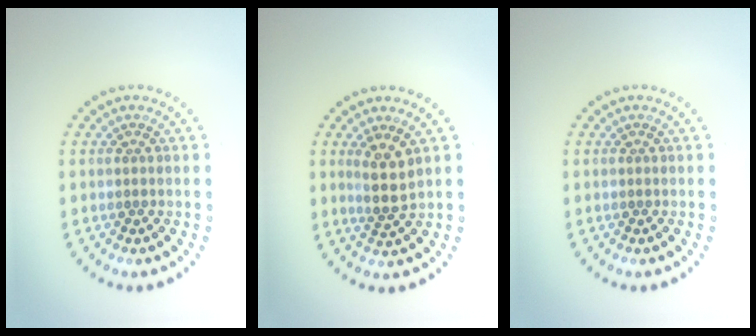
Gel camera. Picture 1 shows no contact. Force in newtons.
{"total": 2.7, "press": 2.1, "slide": 1.6}
{"total": 0.0}